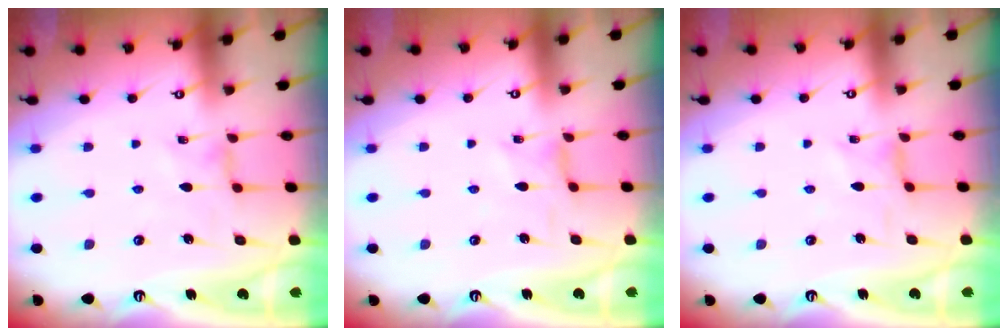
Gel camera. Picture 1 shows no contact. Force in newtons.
{"total": 1.1, "press": 1.0, "slide": 0.3}
{"total": 1.1, "press": 1.0, "slide": 0.3}